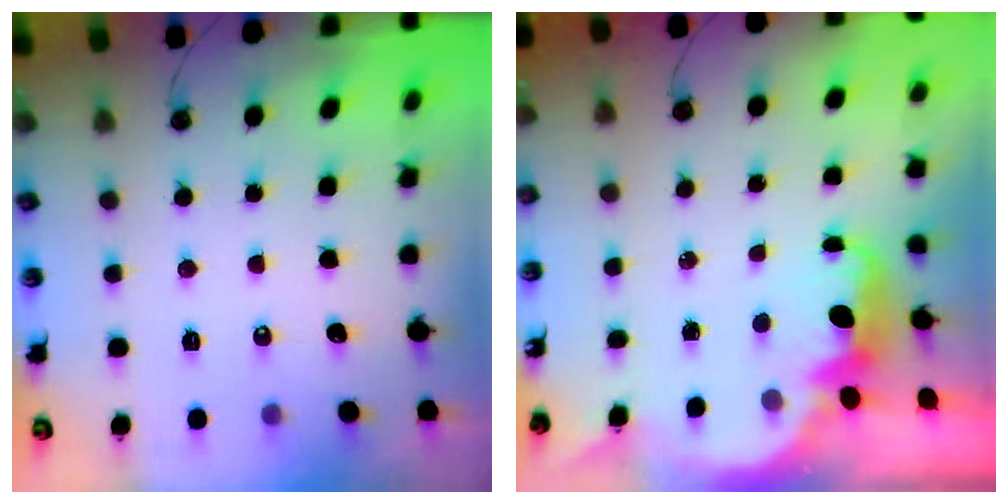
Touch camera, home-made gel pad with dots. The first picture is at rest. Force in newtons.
{"total": 2.5, "press": 2.4, "slide": 0.6}